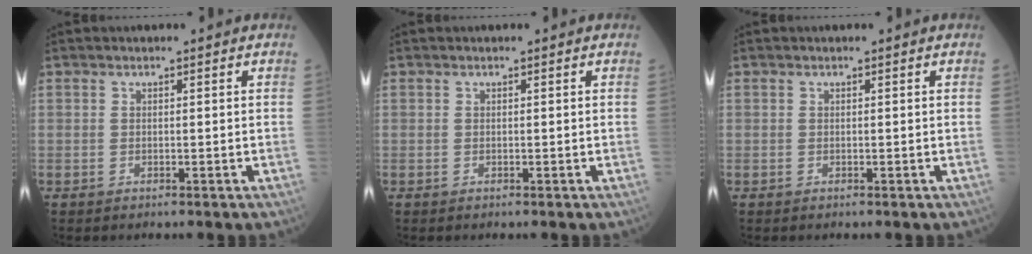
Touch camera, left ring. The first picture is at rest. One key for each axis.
{"total": 0.0}
{"total": 0.0}